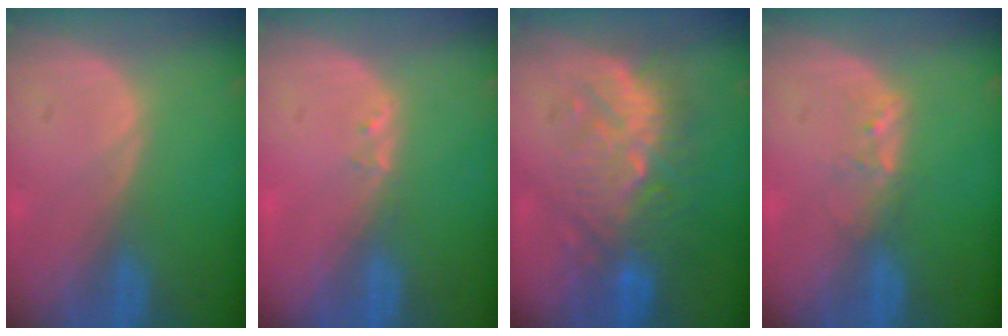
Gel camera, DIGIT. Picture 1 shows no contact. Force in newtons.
{"total": 1.0, "press": 0.9, "slide": 0.5}
{"total": 9.1, "press": 9.0, "slide": 1.7}
{"total": 2.0, "press": 1.9, "slide": 0.4}